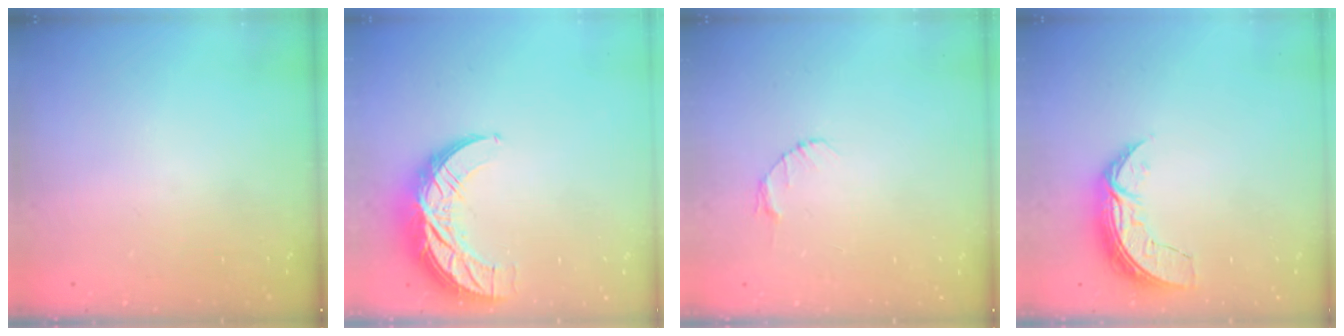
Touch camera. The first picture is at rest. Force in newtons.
{"total": 11.8, "press": 11.8, "slide": 0.8}
{"total": 2.6, "press": 2.6, "slide": 0.3}
{"total": 7.3, "press": 7.3, "slide": 0.4}